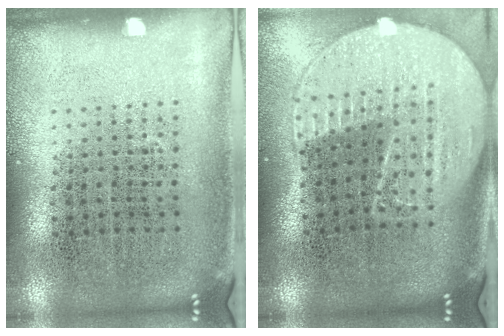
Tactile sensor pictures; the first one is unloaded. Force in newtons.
{"total": 2.1, "press": 1.8, "slide": 1.1}